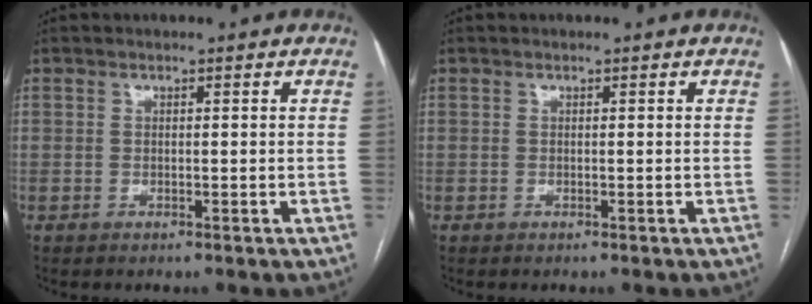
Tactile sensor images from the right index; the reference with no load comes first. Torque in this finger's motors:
{"motor_torque": [0.00, 0.00, 0.00, 0.00]}